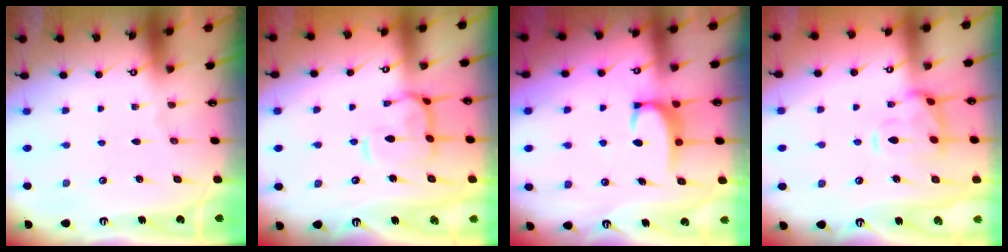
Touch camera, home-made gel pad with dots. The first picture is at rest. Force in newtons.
{"total": 5.4, "press": 5.3, "slide": 1.1}
{"total": 3.9, "press": 3.8, "slide": 0.5}
{"total": 4.2, "press": 4.0, "slide": 1.4}